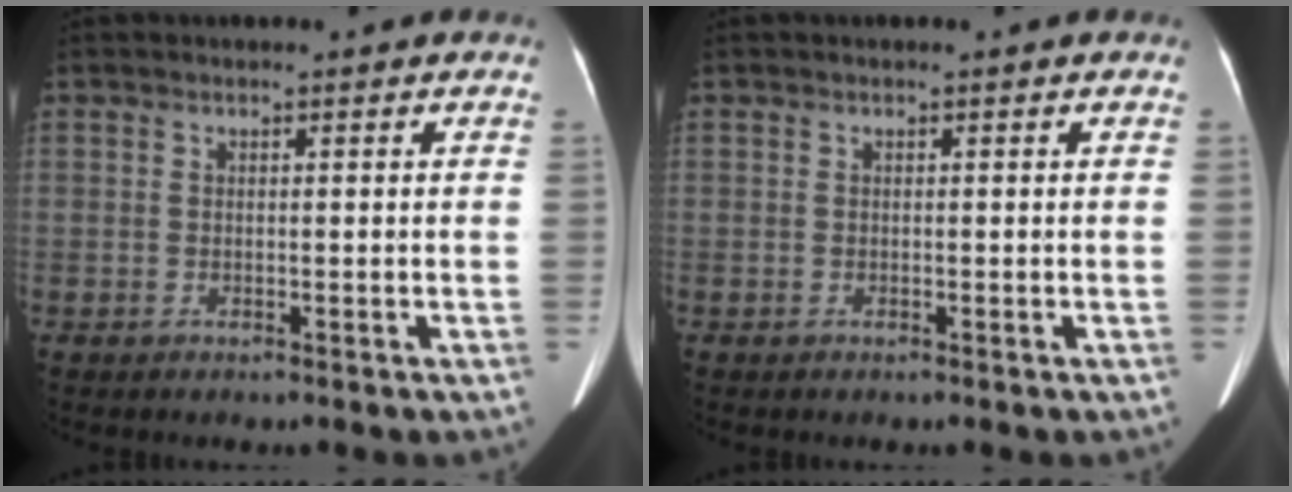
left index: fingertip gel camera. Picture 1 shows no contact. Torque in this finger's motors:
{"motor_torque": [-0.23, -0.06, -0.01, 0.00]}